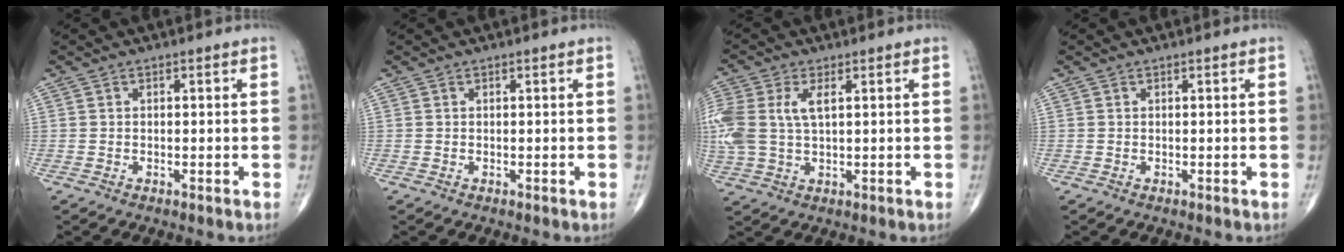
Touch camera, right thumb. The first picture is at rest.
{"total": 0.0}
{"total": 11.2, "force": [2.3, 6.2, 9.1], "torque": [-0.240, 0.013, 0.050]}
{"total": 0.0}